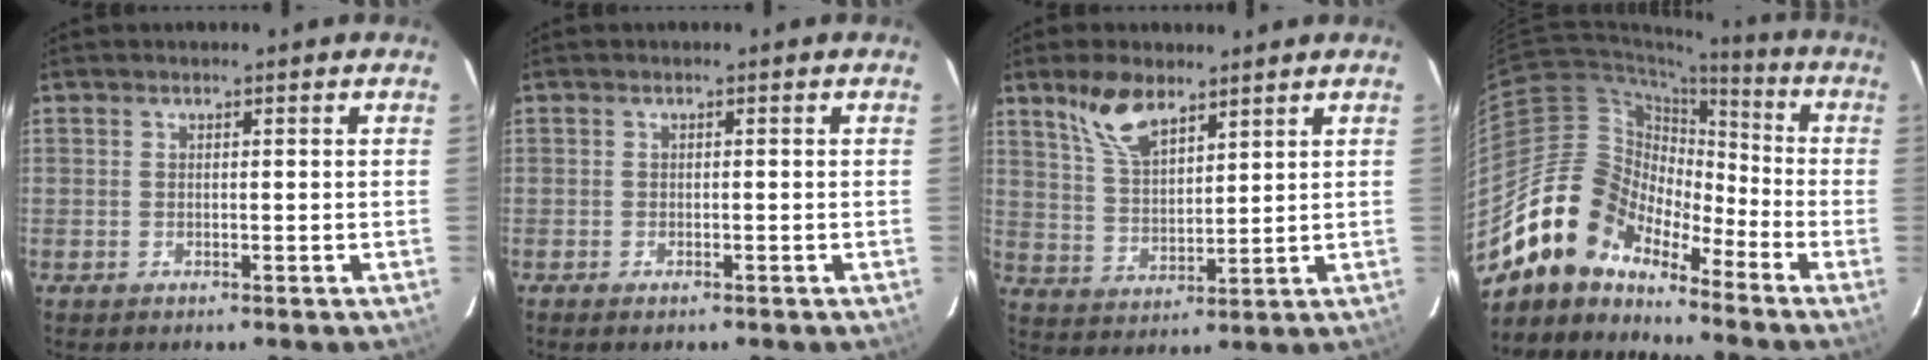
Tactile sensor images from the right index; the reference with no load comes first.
{"total": 1.1, "force": [-0.9, 0.5, 0.5], "torque": [-0.010, -0.004, -0.016]}
{"total": 8.9, "force": [6.2, 3.8, 5.2], "torque": [-0.098, 0.012, 0.127]}
{"total": 14.2, "force": [-11.5, 7.3, 3.9], "torque": [-0.076, 0.031, -0.223]}